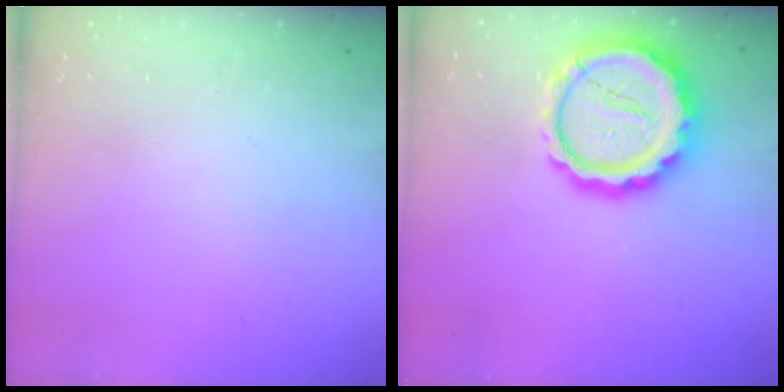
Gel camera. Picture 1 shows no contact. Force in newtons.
{"total": 17.0, "press": 16.7, "slide": 3.2}